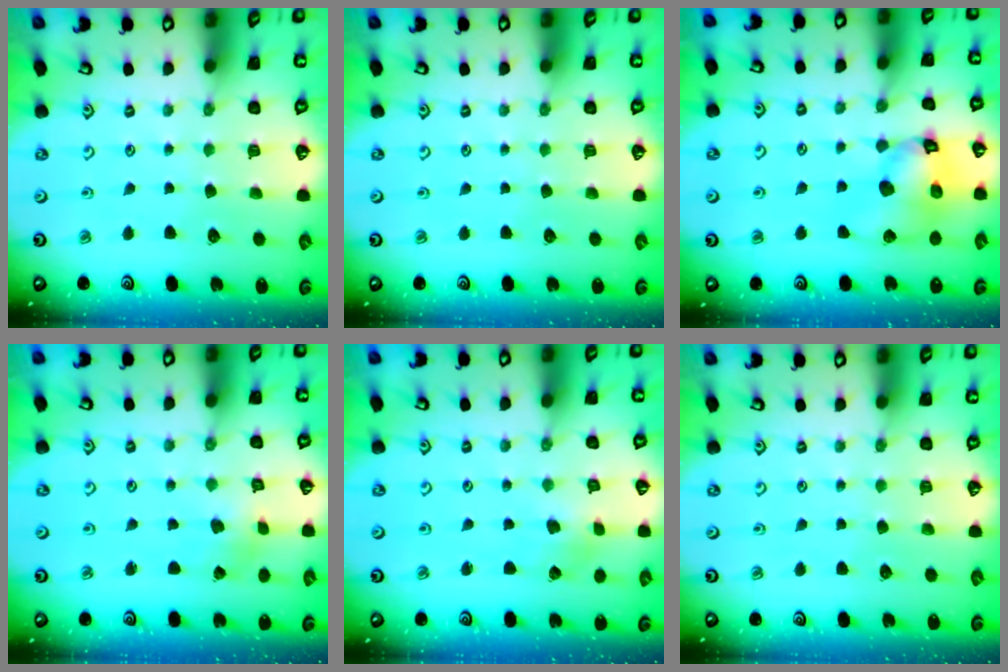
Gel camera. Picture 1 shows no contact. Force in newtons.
{"total": 0.0}
{"total": 14.4, "press": 14.3, "slide": 1.6}
{"total": 1.0, "press": 1.0, "slide": 0.0}
{"total": 2.0, "press": 2.0, "slide": 0.4}
{"total": 0.0}